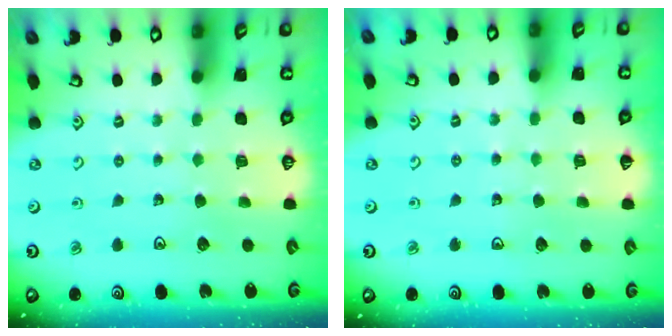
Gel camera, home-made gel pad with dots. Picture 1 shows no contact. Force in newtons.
{"total": 2.4, "press": 2.4, "slide": 0.3}